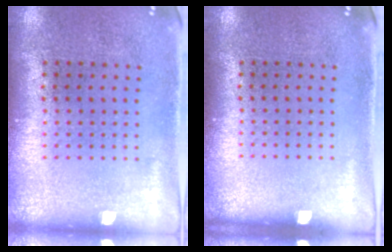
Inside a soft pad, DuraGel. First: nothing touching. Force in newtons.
{"total": 0.0}